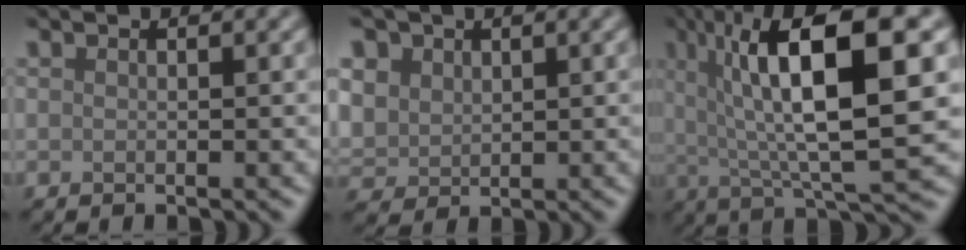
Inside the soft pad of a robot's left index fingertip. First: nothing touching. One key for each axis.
{"total": 5.9, "fx": 3.0, "fy": 4.4, "fz": 2.4, "tx": -0.084, "ty": 0.013, "tz": 0.052}
{"total": 12.8, "fx": 3.7, "fy": 3.0, "fz": 11.8, "tx": -0.177, "ty": 0.013, "tz": 0.062}